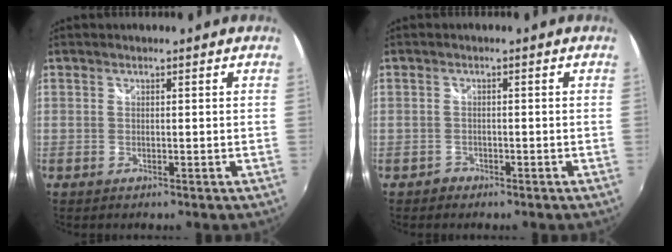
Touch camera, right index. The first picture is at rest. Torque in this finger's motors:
{"motor_torque": [-0.38, -0.02, -0.61, -0.21]}